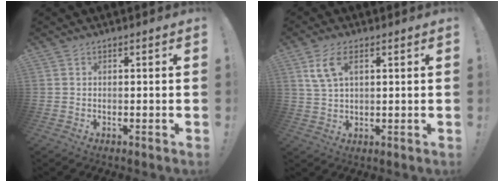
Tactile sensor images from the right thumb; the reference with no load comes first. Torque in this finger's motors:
{"motor_torque": [0.10, 0.10, 0.12, 0.13, 0.24]}